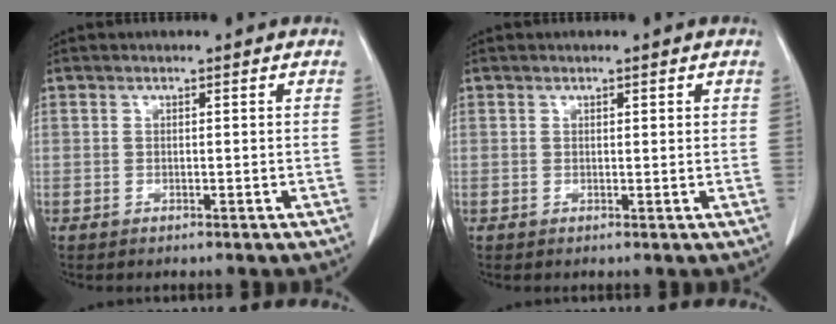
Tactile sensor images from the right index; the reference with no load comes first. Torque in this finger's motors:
{"motor_torque": [0.03, -0.03, -0.02, -0.01]}